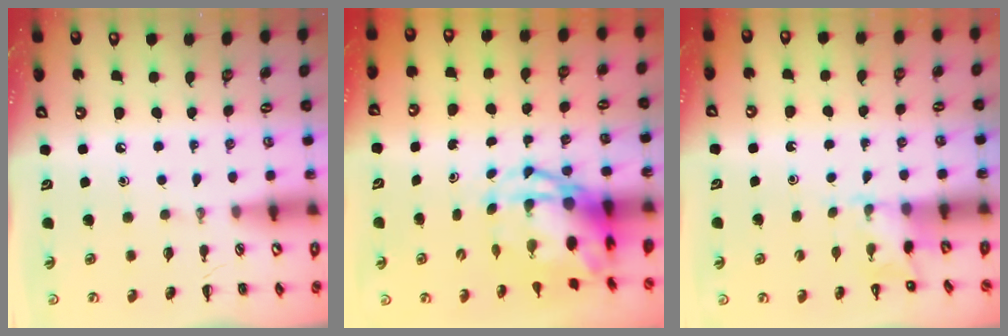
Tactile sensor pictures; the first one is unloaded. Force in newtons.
{"total": 7.3, "press": 7.1, "slide": 1.8}
{"total": 3.0, "press": 2.8, "slide": 1.0}